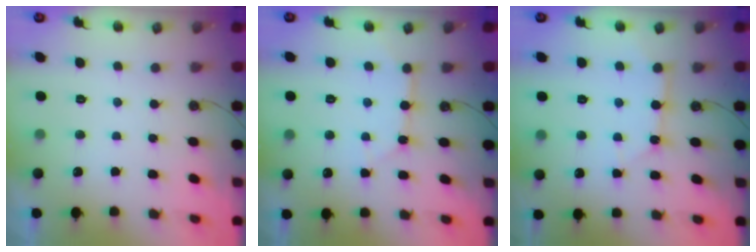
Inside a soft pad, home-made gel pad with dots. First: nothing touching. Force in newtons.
{"total": 4.5, "press": 4.4, "slide": 0.5}
{"total": 3.9, "press": 3.9, "slide": 0.4}